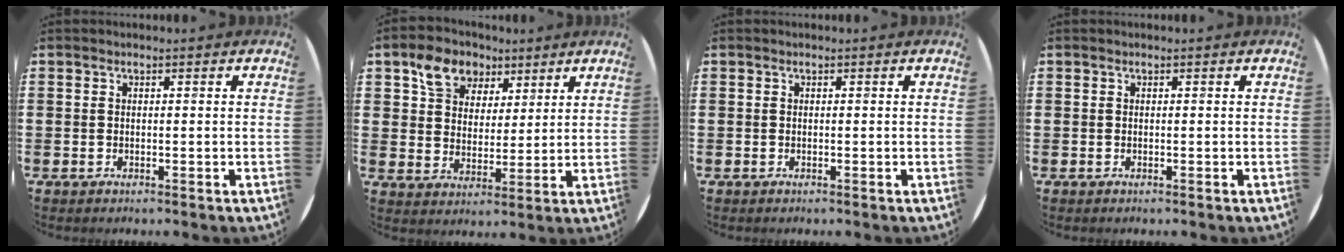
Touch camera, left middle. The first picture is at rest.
{"total": 7.0, "force": [4.8, 4.8, 1.7], "torque": [-0.044, 0.002, 0.088]}
{"total": 0.0}
{"total": 0.0}